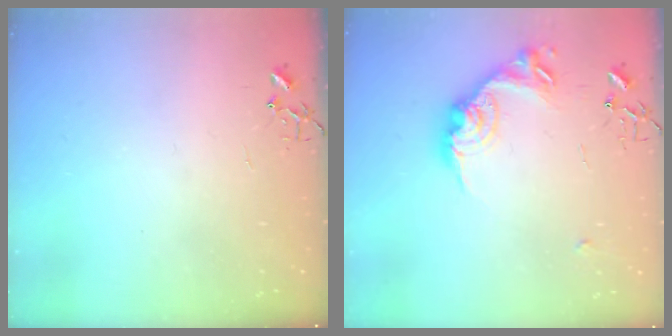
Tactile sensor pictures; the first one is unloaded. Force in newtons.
{"total": 16.7, "press": 16.7, "slide": 0.9}